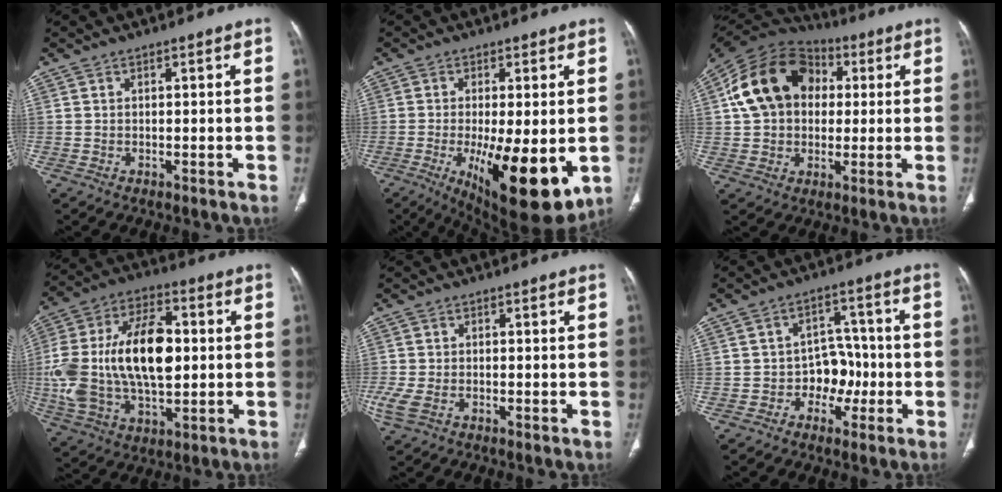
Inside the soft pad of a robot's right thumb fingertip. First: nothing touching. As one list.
[{"total": 16.8, "force": [-4.0, 5.5, 15.4], "torque": [-0.217, -0.029, -0.040]}, {"total": 18.0, "force": [3.2, 13.9, 11.0], "torque": [-0.187, 0.024, 0.047]}, {"total": 23.8, "force": [0.8, 13.1, 19.9], "torque": [-0.390, 0.014, 0.019]}, {"total": 4.2, "force": [-1.2, 2.3, 3.3], "torque": [-0.088, 0.000, -0.022]}, {"total": 6.9, "force": [-2.0, 5.4, 3.7], "torque": [-0.013, 0.034, -0.035]}]